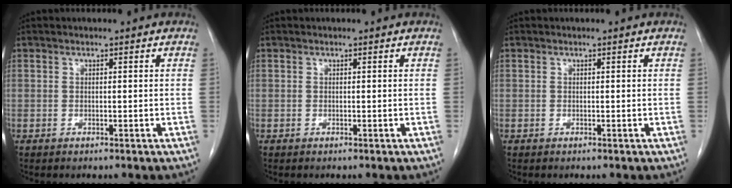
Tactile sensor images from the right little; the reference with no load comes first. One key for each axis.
{"total": 0.0}
{"total": 0.0}